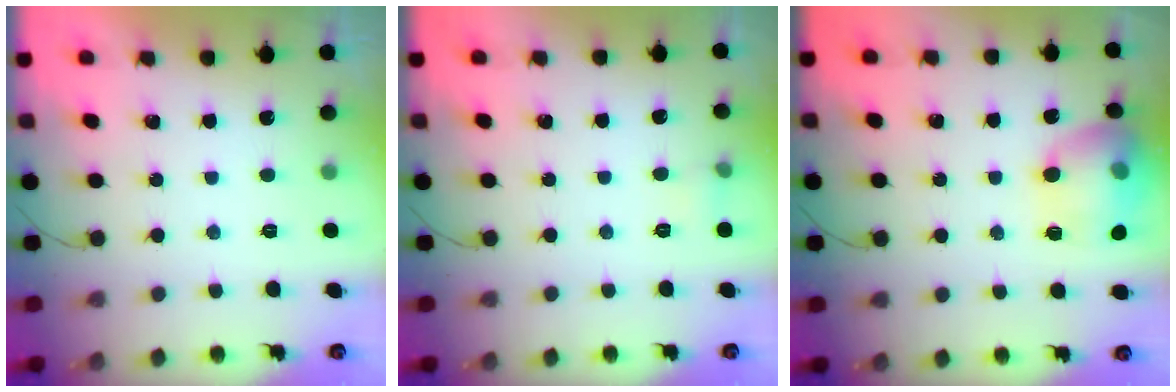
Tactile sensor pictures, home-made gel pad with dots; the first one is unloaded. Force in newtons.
{"total": 4.1, "press": 3.9, "slide": 1.4}
{"total": 16.7, "press": 16.6, "slide": 1.4}